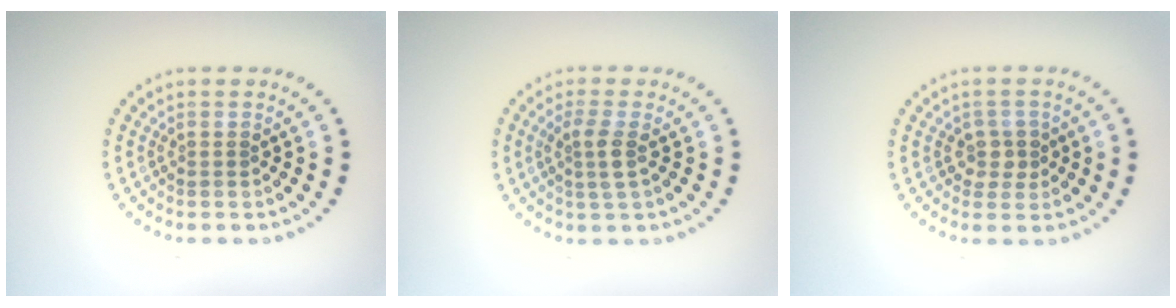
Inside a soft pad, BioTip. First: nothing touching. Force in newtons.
{"total": 2.0, "press": 1.7, "slide": 1.0}
{"total": 1.6, "press": 1.5, "slide": 0.7}